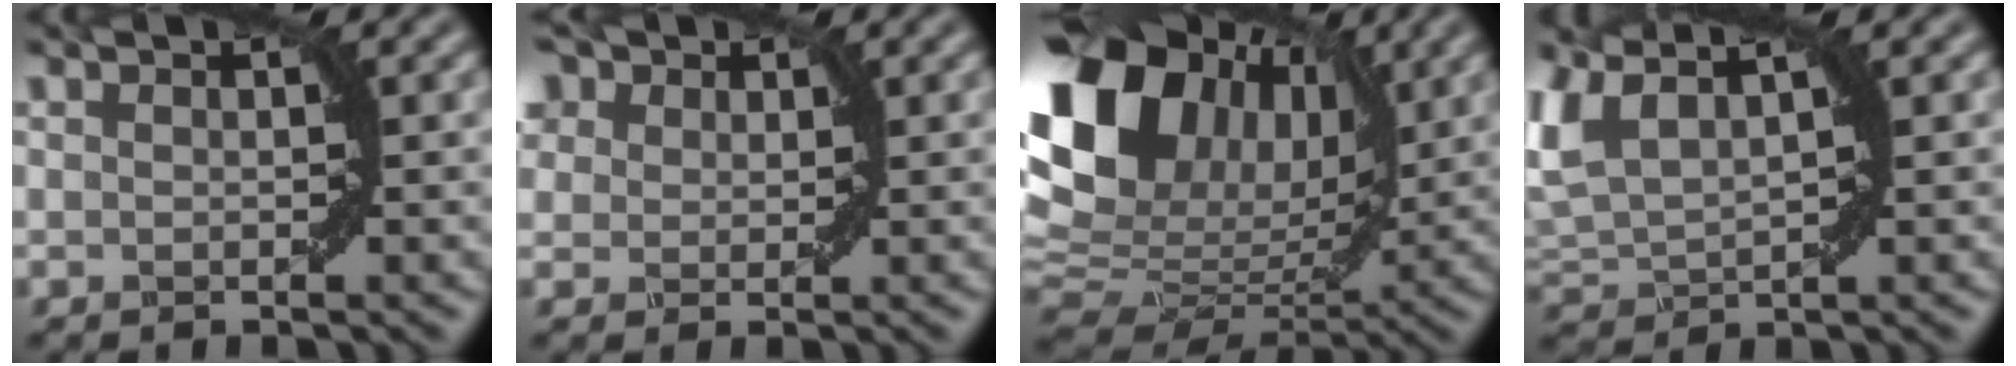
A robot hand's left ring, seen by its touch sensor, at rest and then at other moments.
{"total": 7.7, "force": [4.6, 5.0, 3.8], "torque": [-0.094, 0.028, 0.060]}
{"total": 13.8, "force": [5.3, 9.3, 8.6], "torque": [-0.180, 0.025, 0.096]}
{"total": 5.2, "force": [2.4, 2.4, 3.9], "torque": [-0.109, 0.016, 0.047]}